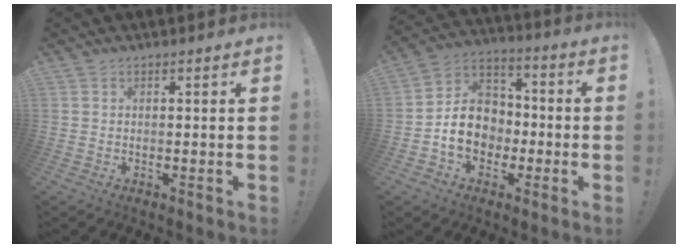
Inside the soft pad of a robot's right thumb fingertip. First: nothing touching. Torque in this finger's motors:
{"motor_torque": [1.78, 1.65, 0.88, -0.77, 0.02]}